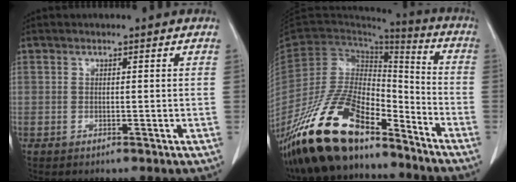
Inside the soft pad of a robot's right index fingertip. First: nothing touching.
{"total": 19.8, "force": [-15.1, 6.8, 10.8], "torque": [-0.213, 0.008, -0.278]}